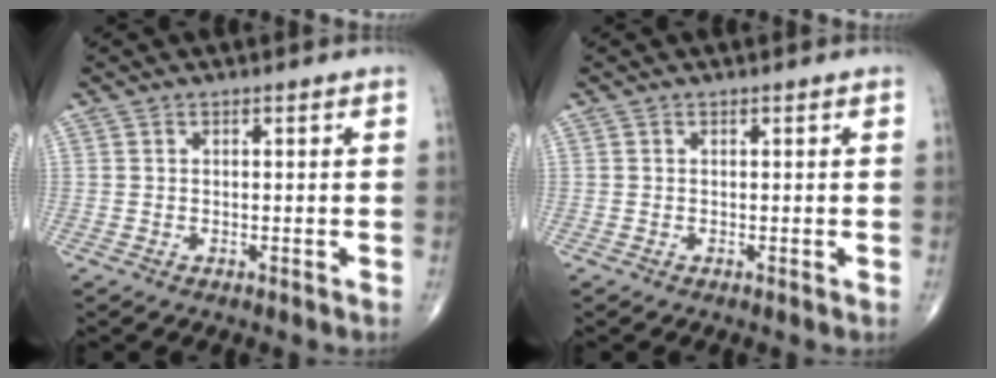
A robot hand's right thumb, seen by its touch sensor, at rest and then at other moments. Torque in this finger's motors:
{"motor_torque": [0.26, -0.43, -0.13, -0.02, -0.05]}